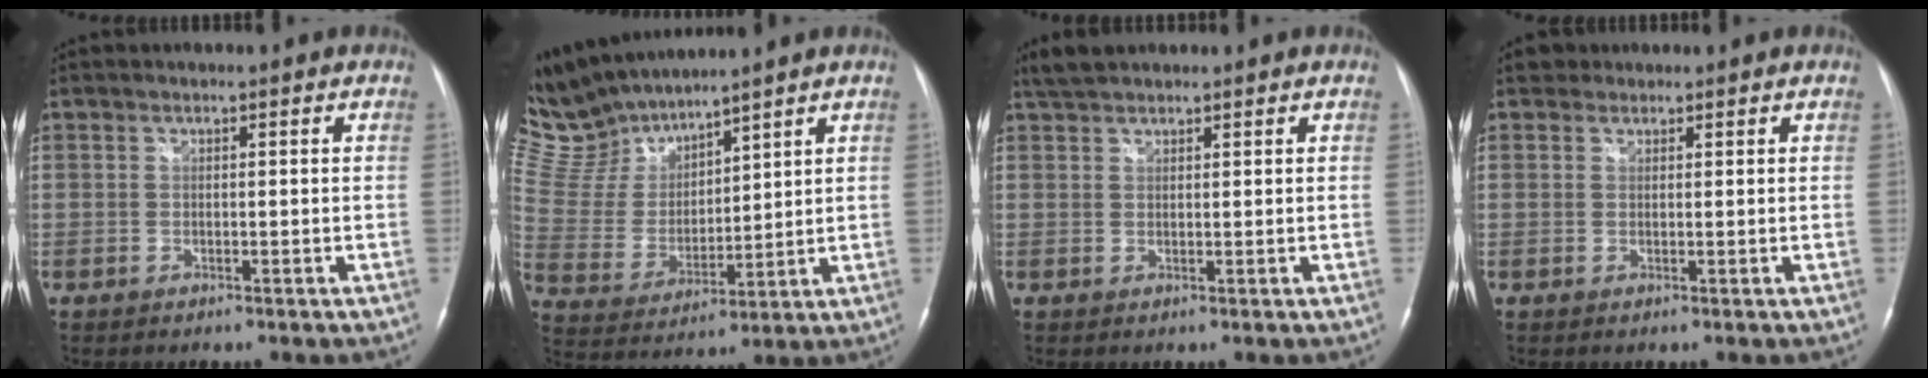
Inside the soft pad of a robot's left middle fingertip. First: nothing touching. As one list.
[{"total": 11.8, "force": [11.4, 2.1, 2.3], "torque": [-0.072, 0.010, 0.247]}, {"total": 3.2, "force": [2.8, 1.0, 1.2], "torque": [-0.026, 0.016, 0.054]}, {"total": 1.5, "force": [1.1, 1.0, -0.1], "torque": [0.009, 0.011, 0.011]}]